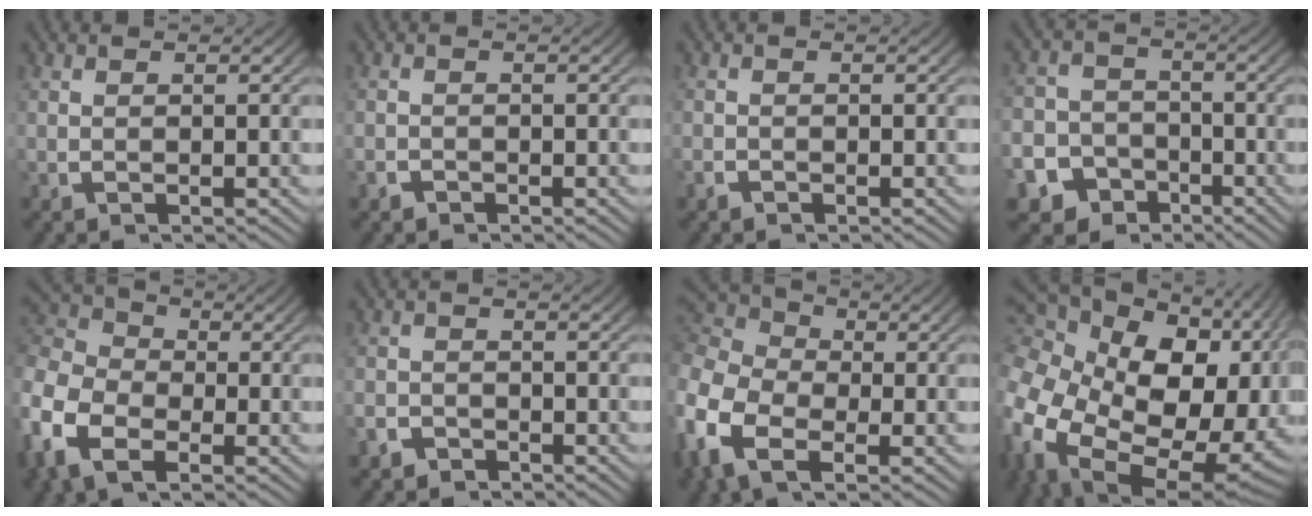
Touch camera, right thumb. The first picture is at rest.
{"total": 1.4, "force": [-1.2, 0.5, -0.2], "torque": [-0.006, -0.006, -0.021]}
{"total": 1.0, "force": [-1.0, 0.3, -0.2], "torque": [-0.005, -0.004, -0.017]}
{"total": 11.3, "force": [-7.3, 8.4, 1.9], "torque": [-0.030, -0.047, -0.128]}
{"total": 8.5, "force": [-0.8, 6.7, 5.2], "torque": [-0.137, -0.023, -0.020]}
{"total": 2.9, "force": [-2.7, 1.0, -0.6], "torque": [-0.003, -0.018, -0.045]}
{"total": 9.1, "force": [0.0, 7.0, 5.9], "torque": [-0.151, -0.019, -0.010]}
{"total": 22.5, "force": [-1.9, 16.0, 15.7], "torque": [-0.327, -0.092, -0.002]}